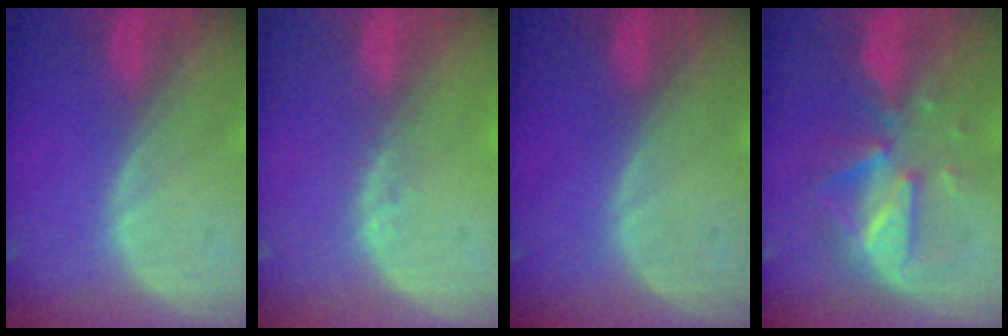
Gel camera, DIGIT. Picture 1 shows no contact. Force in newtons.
{"total": 1.8, "press": 1.5, "slide": 1.0}
{"total": 0.0}
{"total": 8.1, "press": 8.0, "slide": 1.4}